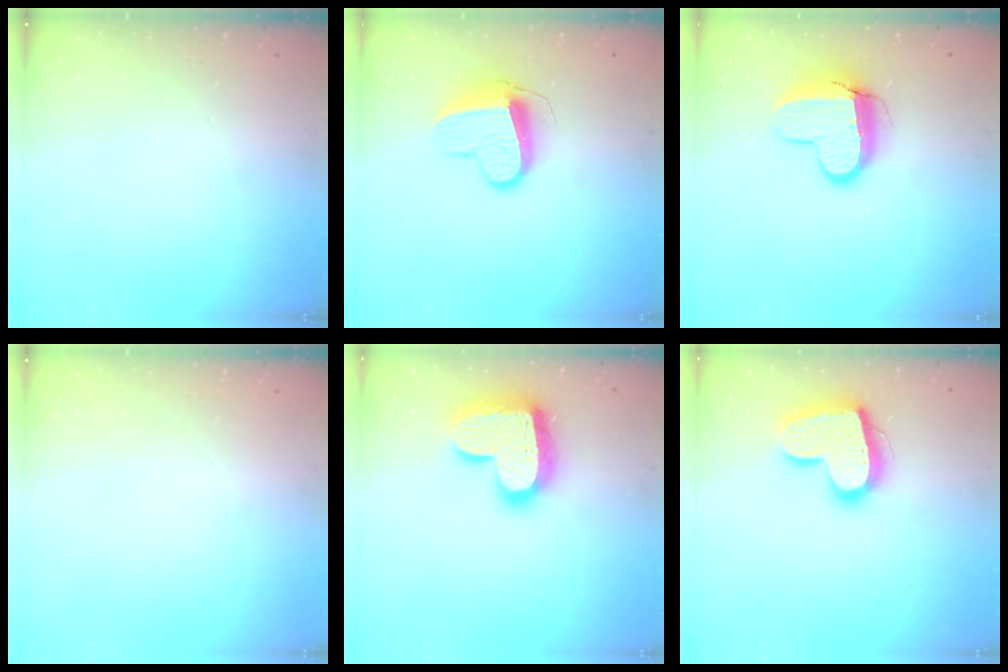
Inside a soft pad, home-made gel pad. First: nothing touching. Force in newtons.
{"total": 10.7, "press": 10.7, "slide": 0.5}
{"total": 10.5, "press": 10.4, "slide": 0.8}
{"total": 0.0}
{"total": 19.5, "press": 19.5, "slide": 1.4}
{"total": 17.5, "press": 17.4, "slide": 1.6}